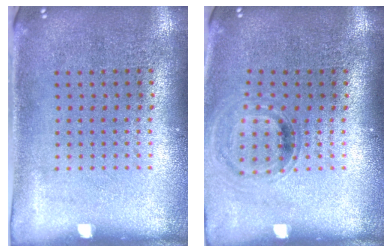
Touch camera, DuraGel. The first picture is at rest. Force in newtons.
{"total": 0.8, "press": 0.8, "slide": 0.1}